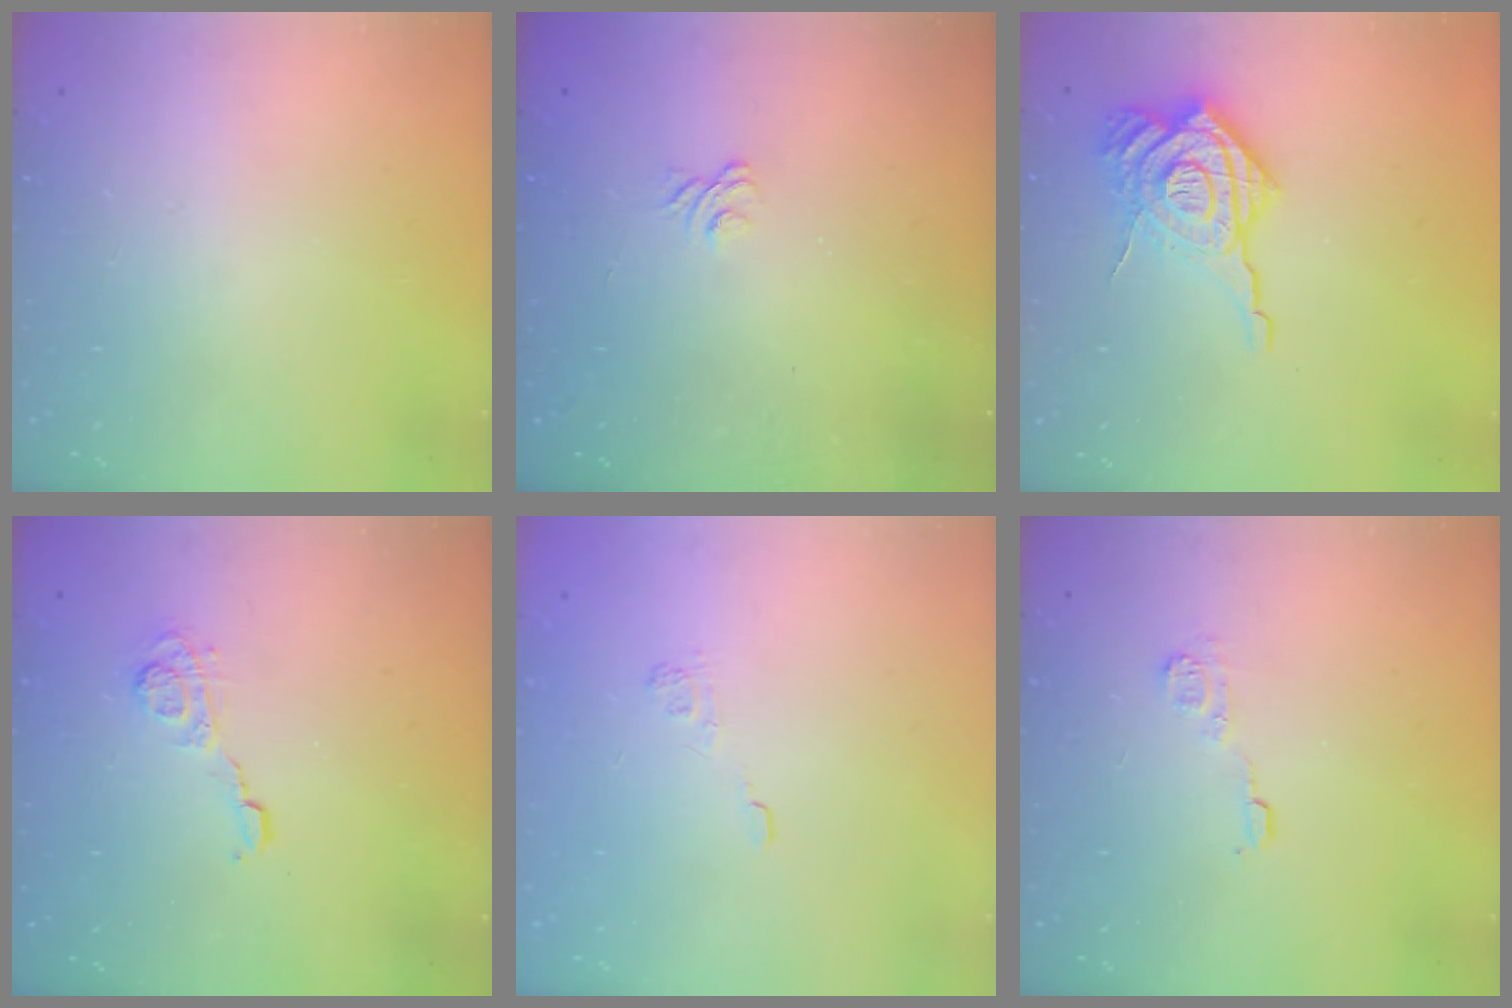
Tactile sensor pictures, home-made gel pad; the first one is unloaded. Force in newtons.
{"total": 1.9, "press": 1.5, "slide": 1.1}
{"total": 19.3, "press": 19.2, "slide": 2.0}
{"total": 5.8, "press": 5.7, "slide": 0.8}
{"total": 2.3, "press": 1.8, "slide": 1.3}
{"total": 6.0, "press": 6.0, "slide": 0.4}